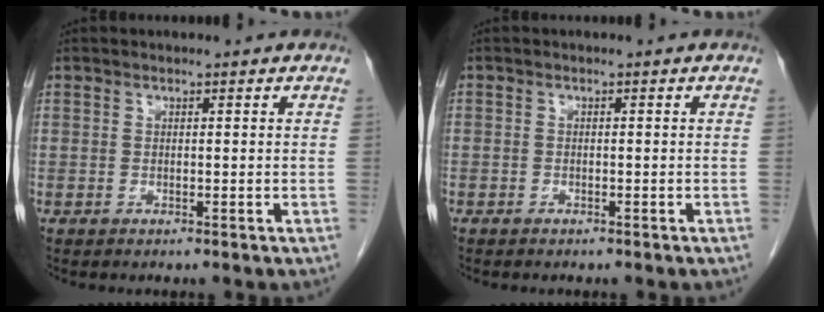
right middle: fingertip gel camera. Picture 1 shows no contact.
{"total": 0.8, "force": [-0.5, 0.6, 0.0], "torque": [-0.004, 0.003, -0.009]}